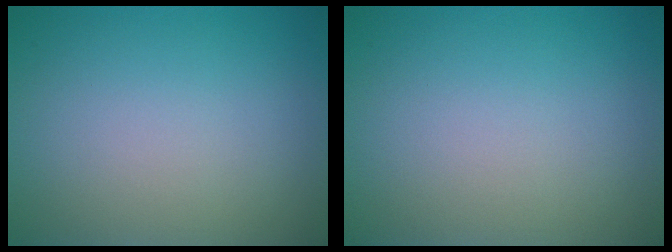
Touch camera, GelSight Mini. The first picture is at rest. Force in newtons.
{"total": 0.0}